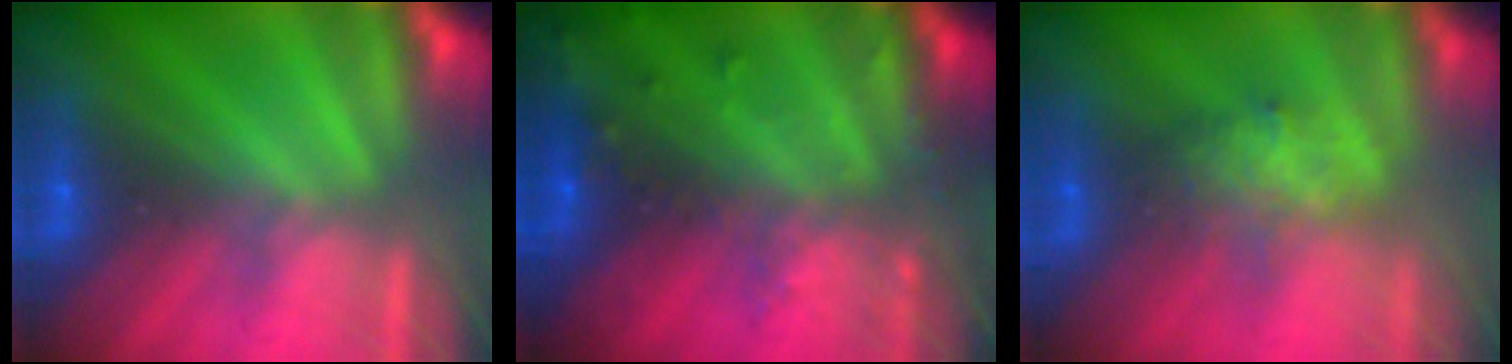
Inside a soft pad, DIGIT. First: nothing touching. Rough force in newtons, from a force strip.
{"total": 6.8}
{"total": 2.7}